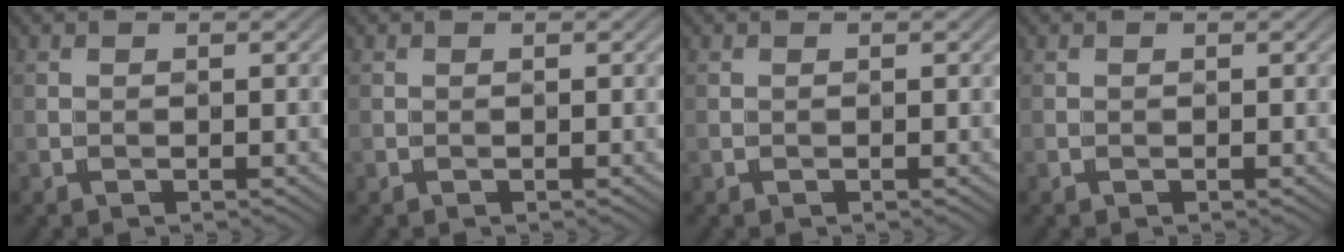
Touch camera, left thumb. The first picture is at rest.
{"total": 0.0}
{"total": 0.0}
{"total": 0.0}